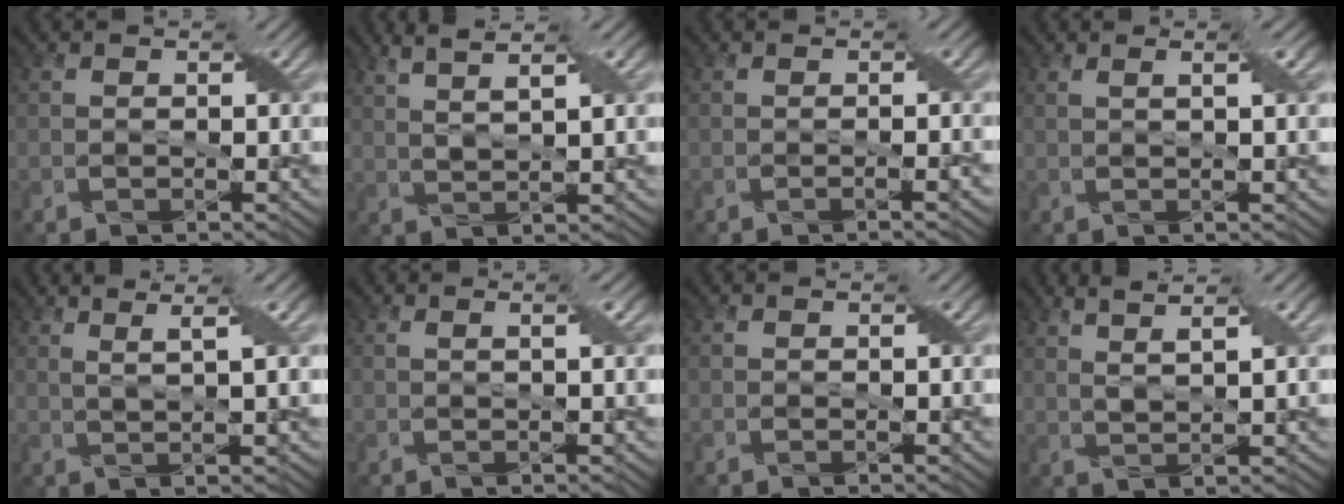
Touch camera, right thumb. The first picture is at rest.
{"total": 5.0, "force": [3.1, 0.8, 3.9], "torque": [-0.069, 0.012, 0.051]}
{"total": 1.1, "force": [-0.4, 0.0, 1.1], "torque": [-0.017, 0.003, -0.009]}
{"total": 2.9, "force": [1.0, 0.4, 2.7], "torque": [-0.040, 0.005, 0.013]}
{"total": 4.8, "force": [2.4, 0.5, 4.1], "torque": [-0.064, 0.007, 0.036]}
{"total": 2.2, "force": [0.5, 0.3, 2.1], "torque": [-0.033, 0.009, 0.004]}
{"total": 0.0}
{"total": 4.9, "force": [3.0, 0.8, 3.8], "torque": [-0.063, 0.014, 0.043]}